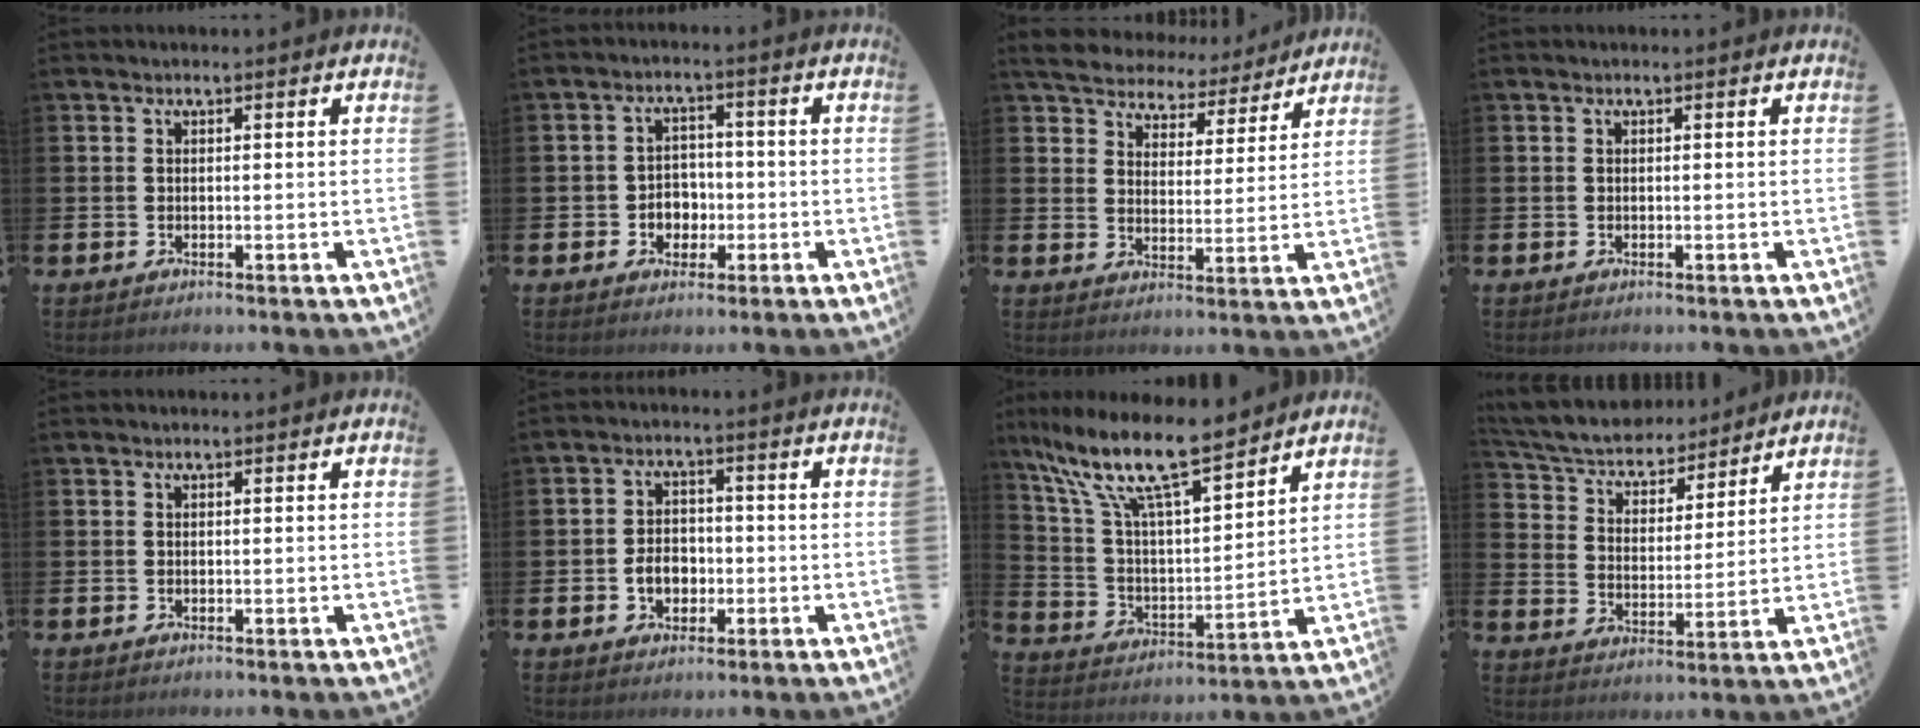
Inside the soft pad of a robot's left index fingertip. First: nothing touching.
{"total": 3.3, "force": [-1.0, 3.0, 1.0], "torque": [-0.020, 0.001, -0.028]}
{"total": 6.1, "force": [5.8, 1.8, 0.5], "torque": [-0.036, -0.047, 0.099]}
{"total": 0.0}
{"total": 0.0}
{"total": 3.9, "force": [-1.3, 3.0, 2.2], "torque": [-0.029, -0.002, -0.031]}
{"total": 13.0, "force": [10.6, 2.4, 7.1], "torque": [-0.169, -0.060, 0.184]}
{"total": 6.6, "force": [6.2, 2.0, 0.8], "torque": [-0.056, -0.046, 0.107]}